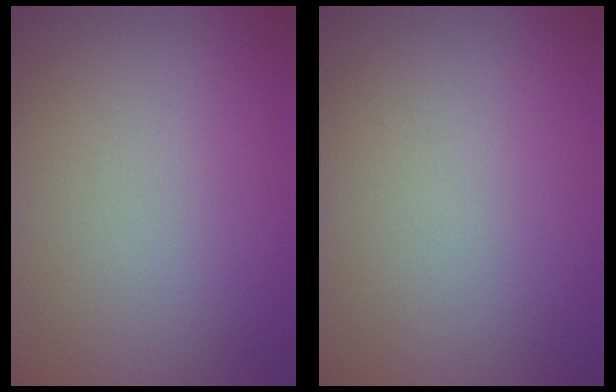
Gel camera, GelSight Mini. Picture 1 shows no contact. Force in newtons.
{"total": 0.0}